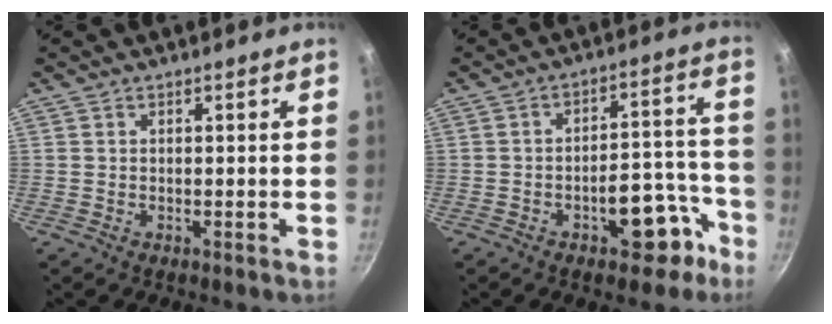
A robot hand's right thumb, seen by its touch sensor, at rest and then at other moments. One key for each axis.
{"total": 11.4, "fx": -5.9, "fy": 5.7, "fz": 7.9, "tx": -0.050, "ty": 0.065, "tz": -0.071}